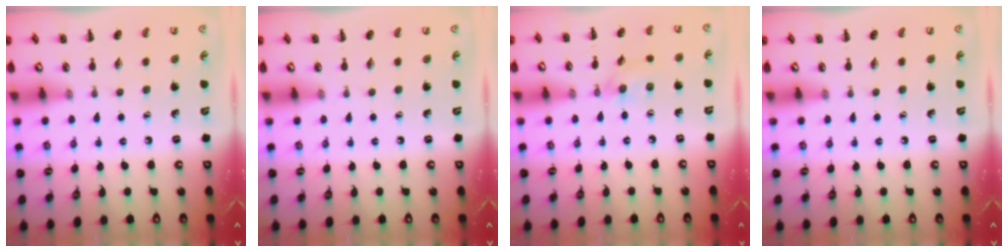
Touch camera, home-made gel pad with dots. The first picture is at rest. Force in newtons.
{"total": 0.0}
{"total": 3.3, "press": 3.1, "slide": 1.1}
{"total": 0.0}